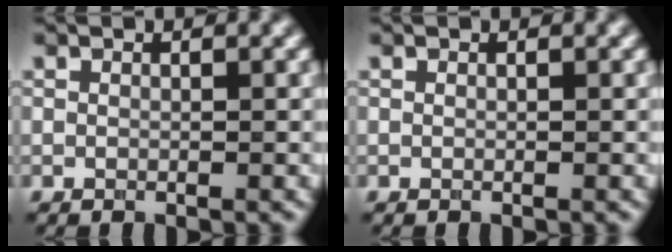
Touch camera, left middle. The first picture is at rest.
{"total": 0.0}